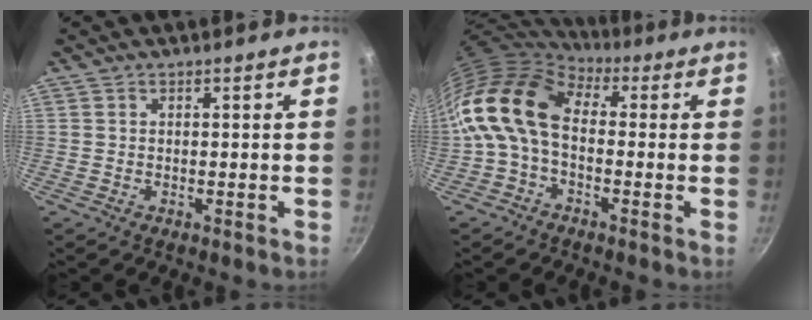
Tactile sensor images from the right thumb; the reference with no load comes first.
{"total": 13.2, "force": [-0.1, 8.6, 10.0], "torque": [-0.179, 0.025, -0.021]}